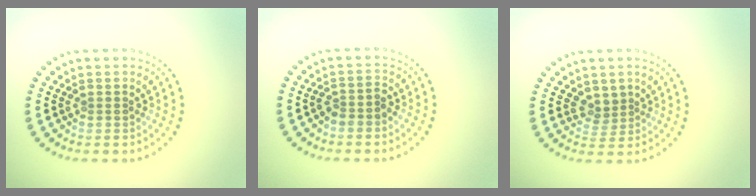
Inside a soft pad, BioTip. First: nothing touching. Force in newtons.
{"total": 1.5, "press": 1.2, "slide": 0.8}
{"total": 1.7, "press": 1.2, "slide": 1.2}